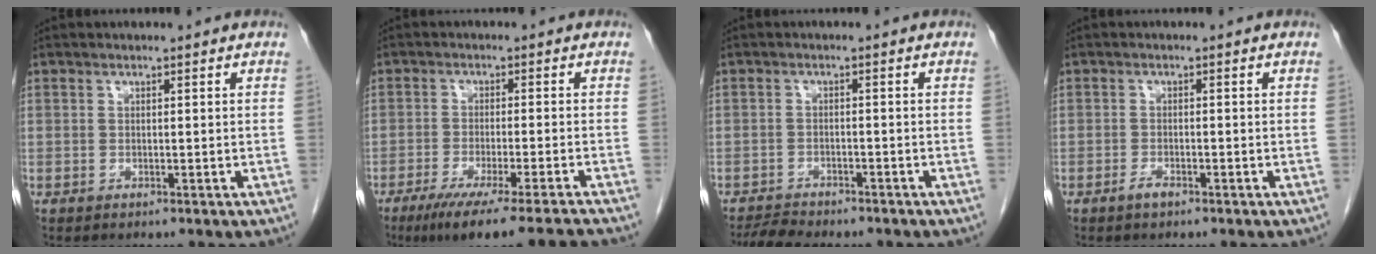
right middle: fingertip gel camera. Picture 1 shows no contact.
{"total": 14.1, "force": [-11.9, -1.5, 7.4], "torque": [-0.091, -0.041, -0.179]}
{"total": 4.5, "force": [-4.3, 0.7, 1.3], "torque": [-0.021, -0.011, -0.069]}
{"total": 1.4, "force": [-1.0, 0.3, 0.9], "torque": [-0.020, 0.000, -0.017]}